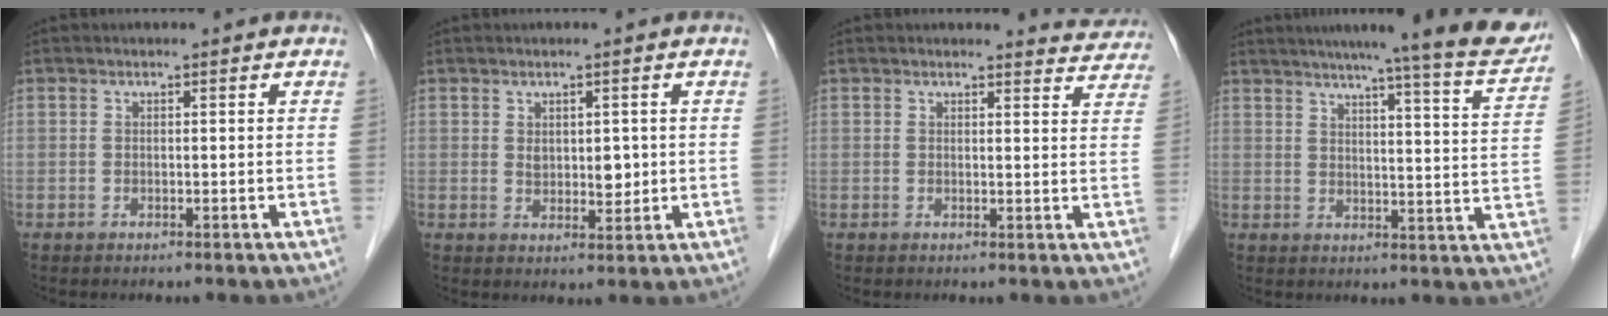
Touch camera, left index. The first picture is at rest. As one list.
[{"total": 3.3, "force": [0.5, 2.1, 2.5], "torque": [-0.038, -0.002, 0.014]}, {"total": 4.3, "force": [4.2, 0.8, -0.3], "torque": [0.010, -0.023, 0.024]}, {"total": 19.7, "force": [17.2, 0.0, 9.6], "torque": [-0.130, -0.046, 0.203]}]